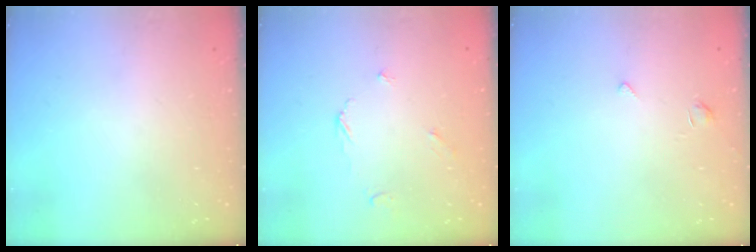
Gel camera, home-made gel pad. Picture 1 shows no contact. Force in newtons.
{"total": 3.6, "press": 3.6, "slide": 0.4}
{"total": 1.9, "press": 1.8, "slide": 0.4}